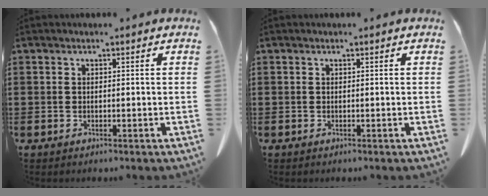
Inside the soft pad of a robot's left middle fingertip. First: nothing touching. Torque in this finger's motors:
{"motor_torque": [-0.01, 0.02, 0.00, 0.00]}